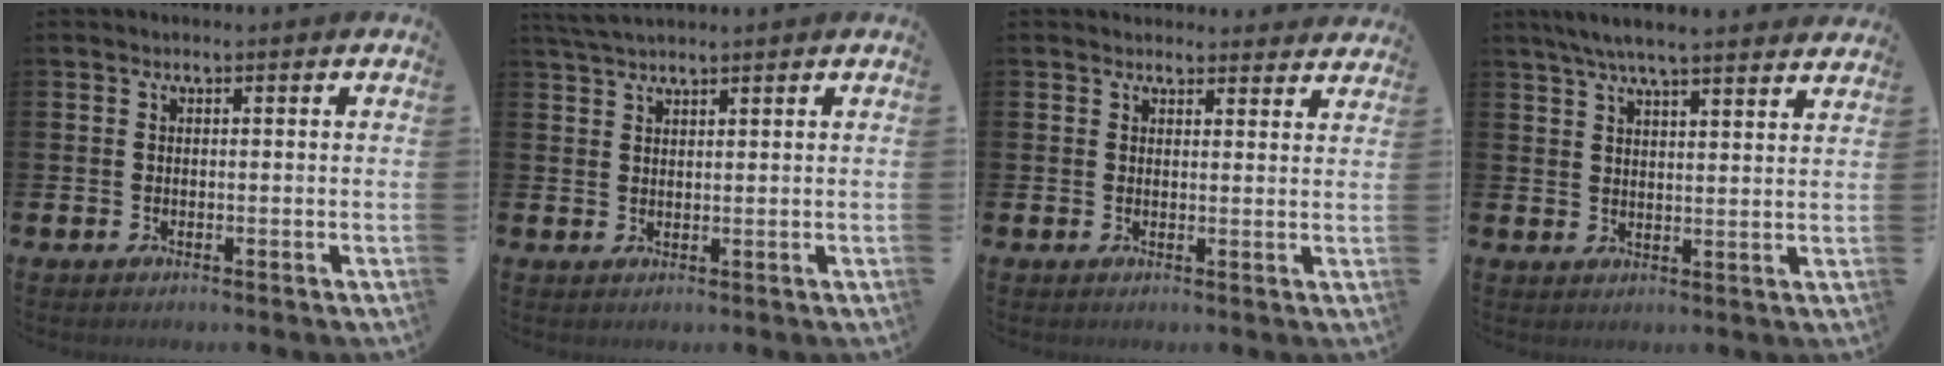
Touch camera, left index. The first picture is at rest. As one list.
[{"total": 3.1, "force": [2.8, 0.4, 1.2], "torque": [-0.034, -0.002, 0.055]}, {"total": 2.4, "force": [2.4, 0.6, -0.2], "torque": [0.009, -0.014, 0.042]}, {"total": 6.1, "force": [5.8, 0.2, 2.0], "torque": [-0.050, -0.023, 0.102]}]